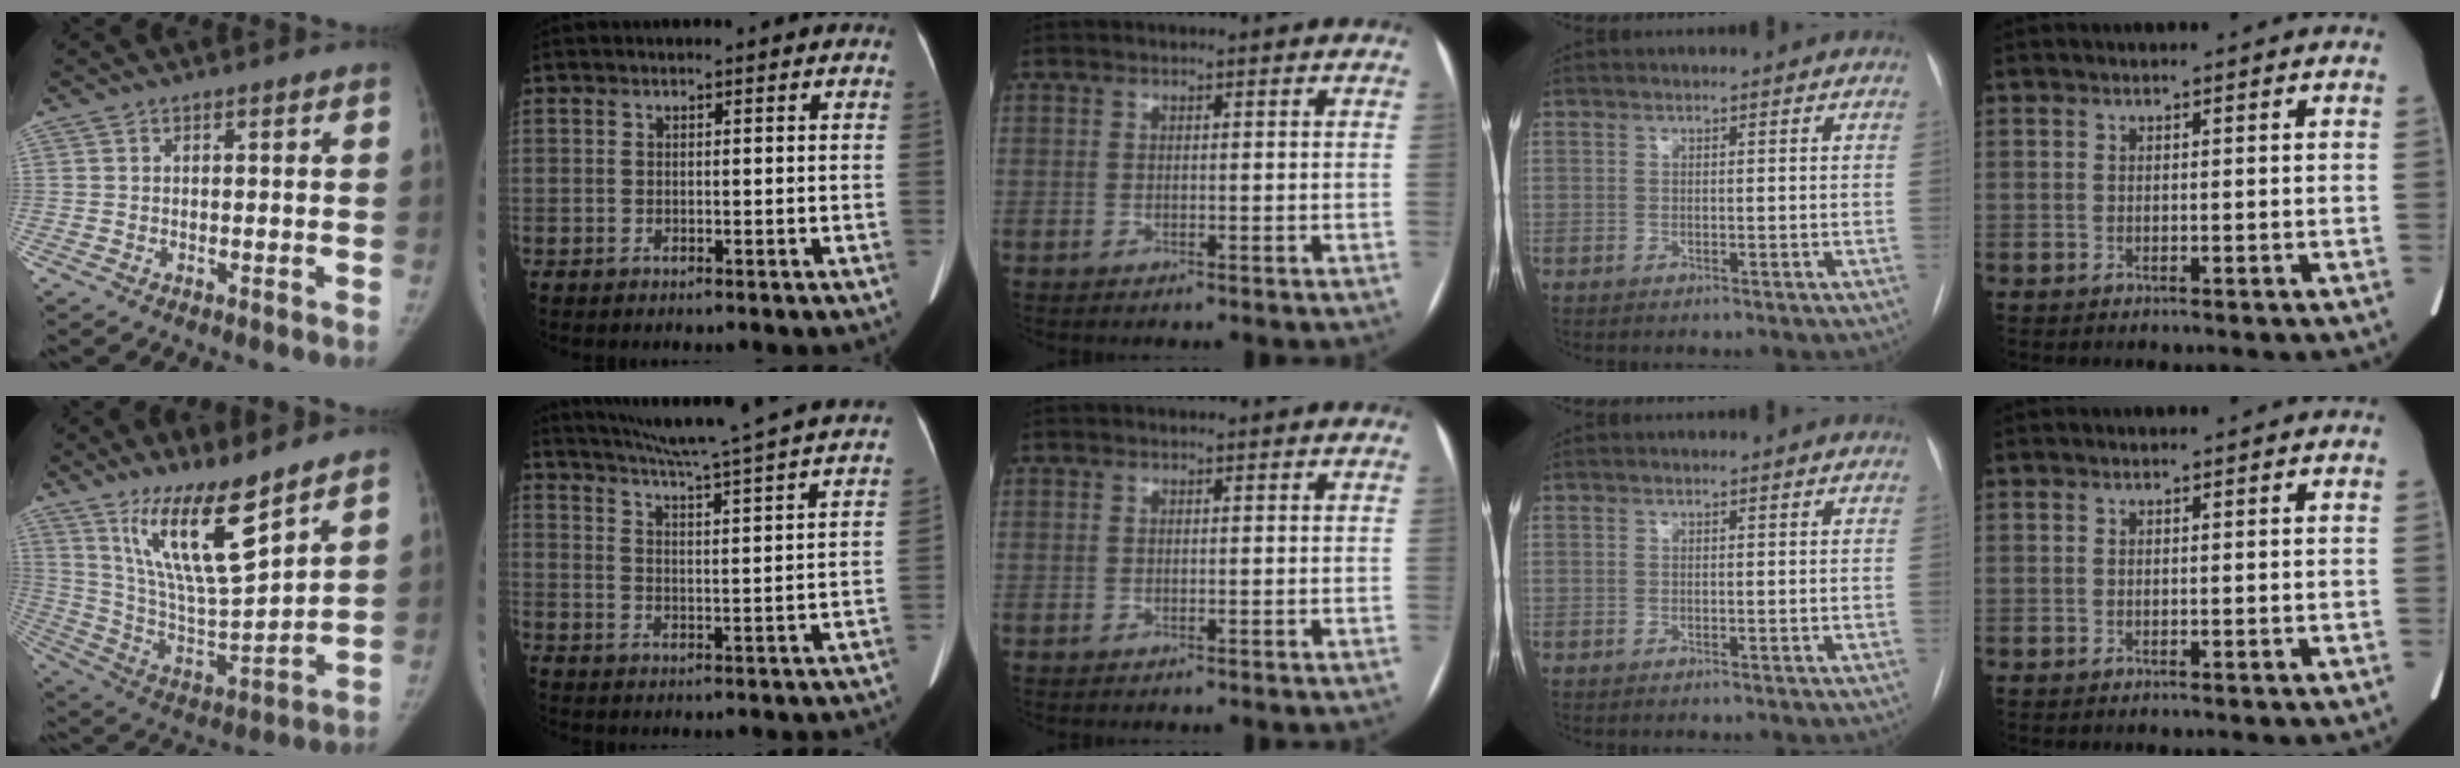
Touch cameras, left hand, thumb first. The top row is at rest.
{"thumb": {"total": 16.8, "force": [11.0, 3.5, 12.3], "torque": [-0.200, -0.074, 0.218]}, "index": {"total": 24.3, "force": [21.8, -1.4, 10.6], "torque": [-0.177, -0.042, 0.281]}}